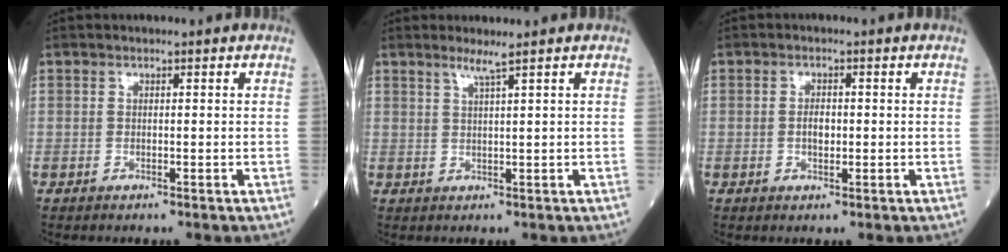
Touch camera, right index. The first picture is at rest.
{"total": 1.8, "force": [1.3, -0.6, 1.1], "torque": [-0.030, -0.005, 0.030]}
{"total": 2.0, "force": [-0.2, 1.0, 1.7], "torque": [-0.032, 0.001, -0.002]}